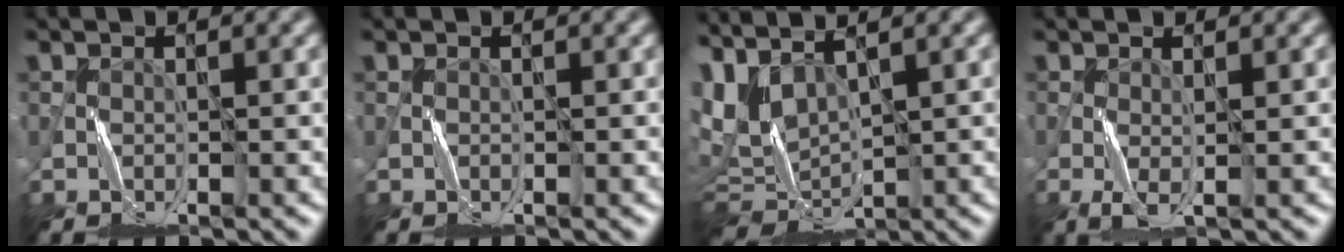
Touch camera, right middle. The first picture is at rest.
{"total": 0.0}
{"total": 5.1, "force": [2.2, 2.8, 3.6], "torque": [-0.093, 0.000, 0.047]}
{"total": 1.4, "force": [-0.3, 0.2, 1.4], "torque": [-0.043, -0.004, -0.006]}